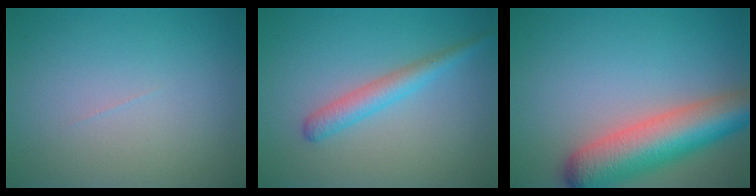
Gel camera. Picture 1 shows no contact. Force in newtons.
{"total": 2.7, "press": 2.7, "slide": 0.0}
{"total": 8.4, "press": 8.4, "slide": 0.4}